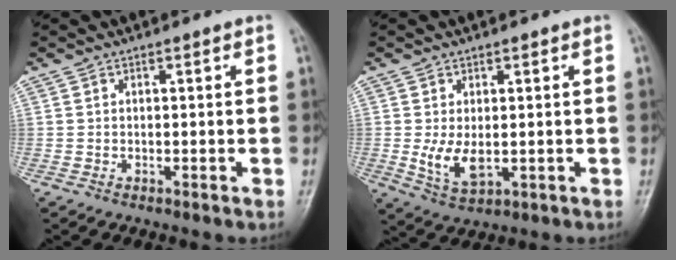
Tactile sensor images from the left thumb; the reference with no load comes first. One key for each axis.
{"total": 5.7, "fx": -0.1, "fy": 3.1, "fz": 4.8, "tx": -0.089, "ty": -0.015, "tz": 0.009}